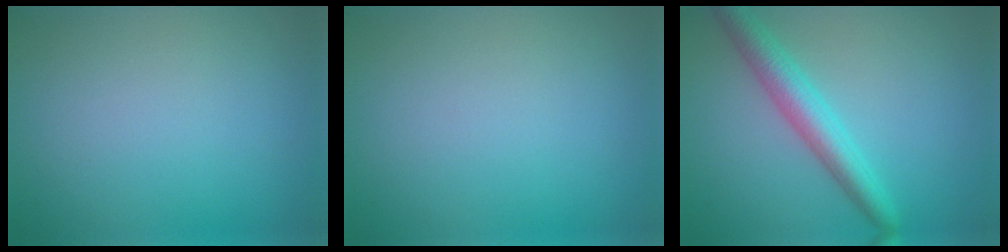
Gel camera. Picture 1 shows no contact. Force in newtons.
{"total": 0.0}
{"total": 4.1, "press": 4.1, "slide": 0.1}